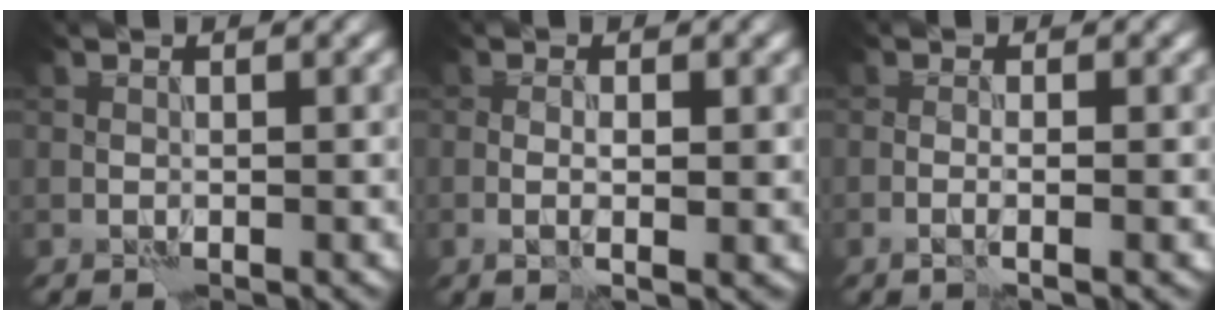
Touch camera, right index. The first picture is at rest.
{"total": 1.9, "force": [-0.1, 0.3, 1.9], "torque": [-0.032, -0.004, -0.001]}
{"total": 1.4, "force": [-0.4, 0.0, 1.3], "torque": [-0.019, 0.001, -0.010]}